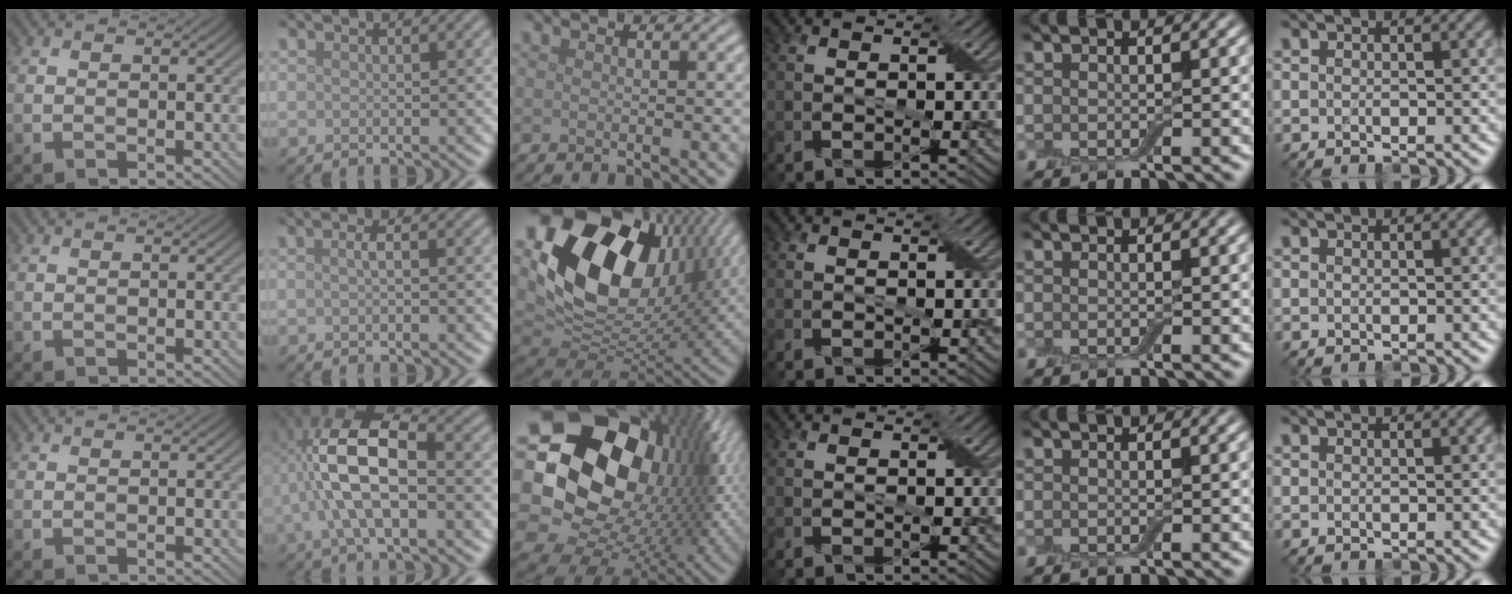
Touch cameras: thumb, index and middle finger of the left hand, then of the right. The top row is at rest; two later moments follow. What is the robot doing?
{"motion": "wrap", "object": "cling film"}